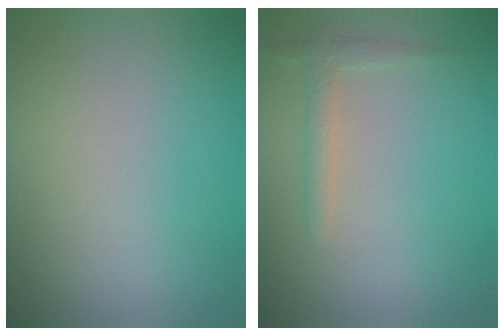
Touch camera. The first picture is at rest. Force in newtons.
{"total": 1.5, "press": 1.5, "slide": 0.1}